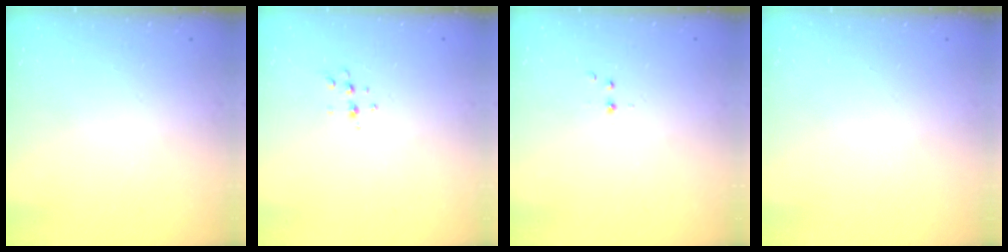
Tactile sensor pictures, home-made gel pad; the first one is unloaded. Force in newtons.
{"total": 4.3, "press": 4.2, "slide": 0.6}
{"total": 2.2, "press": 1.9, "slide": 1.0}
{"total": 0.0}